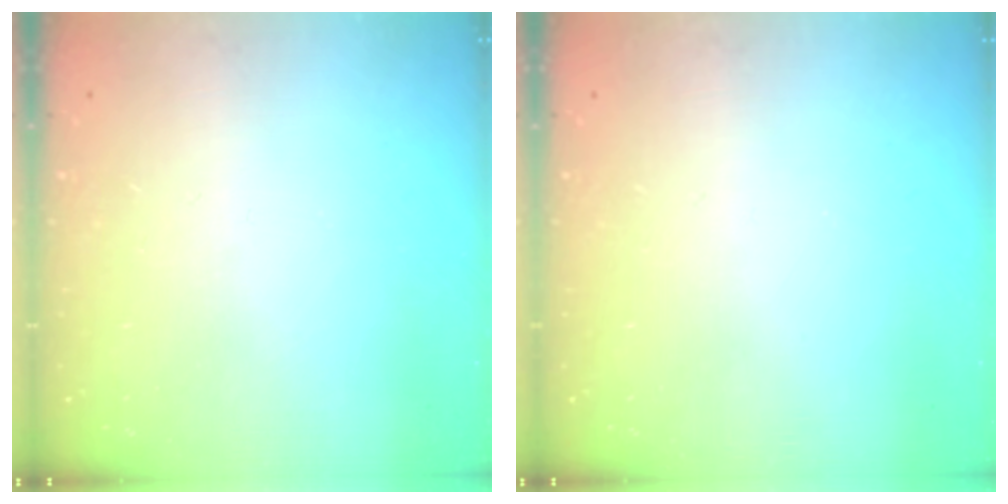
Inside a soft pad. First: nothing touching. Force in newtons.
{"total": 0.0}